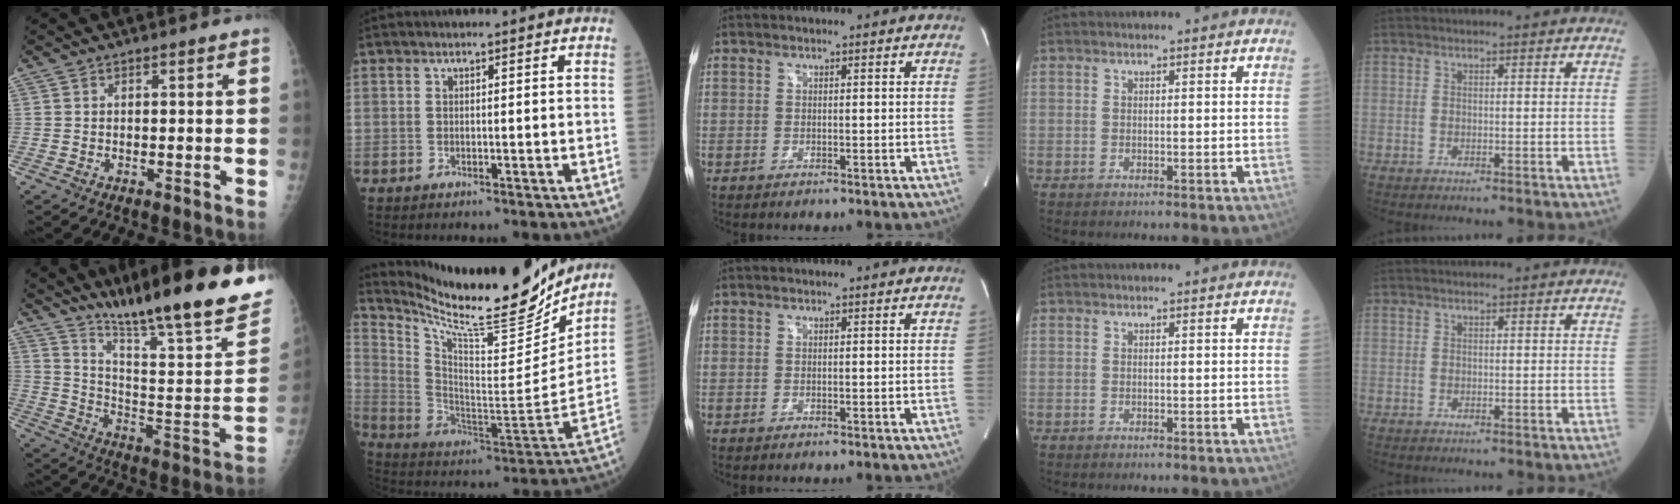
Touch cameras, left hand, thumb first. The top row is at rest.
{"thumb": {"total": 29.9, "force": [21.9, 4.2, 19.8], "torque": [-0.288, -0.102, 0.326]}, "index": {"total": 22.3, "force": [19.8, 2.4, 10.1], "torque": [-0.191, -0.064, 0.310]}}